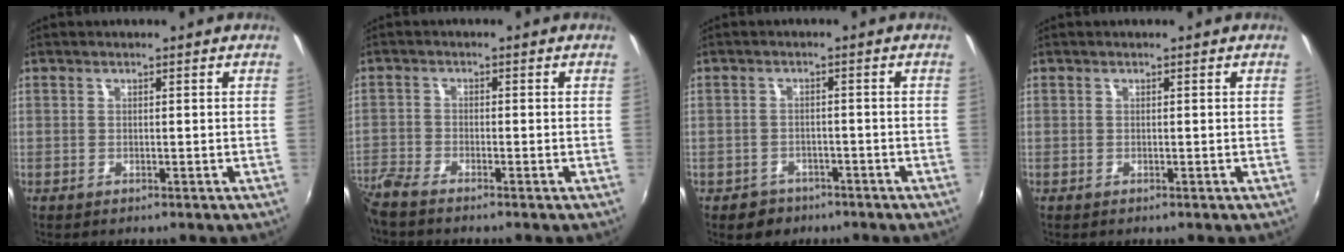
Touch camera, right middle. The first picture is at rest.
{"total": 6.1, "force": [-5.6, 0.6, 2.4], "torque": [-0.072, -0.020, -0.114]}
{"total": 4.1, "force": [-2.7, 3.0, 0.8], "torque": [-0.032, 0.003, -0.036]}
{"total": 0.0}